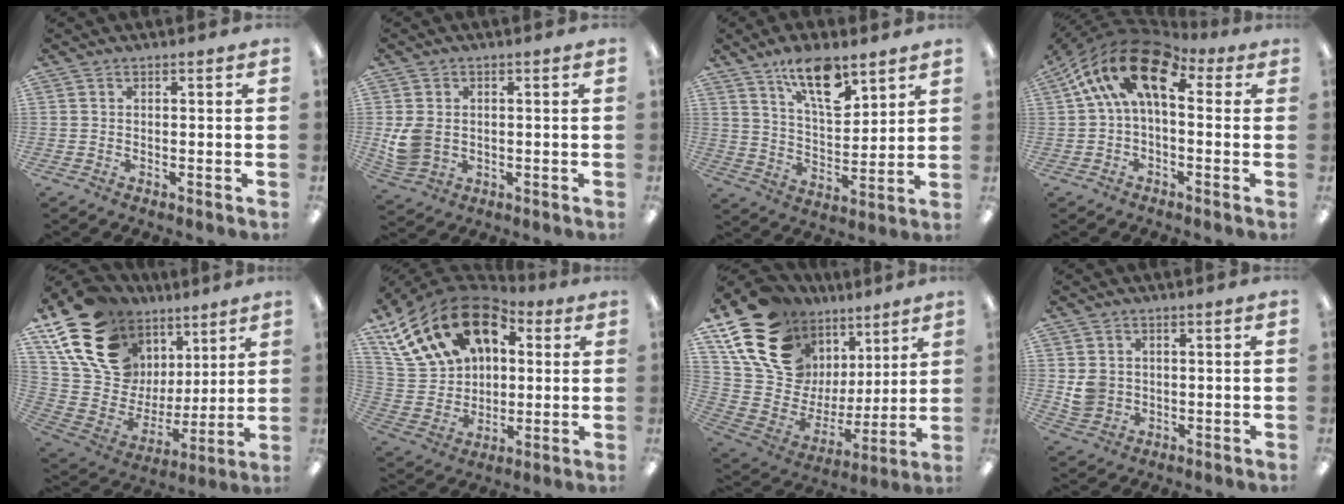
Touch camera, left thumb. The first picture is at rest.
{"total": 6.4, "force": [-0.1, 5.3, 3.7], "torque": [-0.078, 0.007, 0.001]}
{"total": 13.5, "force": [9.1, 5.3, 8.4], "torque": [-0.133, -0.046, 0.158]}
{"total": 17.4, "force": [4.7, 9.1, 14.1], "torque": [-0.266, -0.011, 0.082]}
{"total": 22.0, "force": [12.5, 14.6, 10.7], "torque": [-0.217, -0.067, 0.246]}
{"total": 23.3, "force": [10.2, 16.2, 13.3], "torque": [-0.250, -0.031, 0.185]}
{"total": 21.2, "force": [13.0, 13.6, 9.8], "torque": [-0.203, -0.079, 0.255]}
{"total": 5.0, "force": [0.6, 4.7, 1.4], "torque": [-0.018, 0.006, 0.013]}